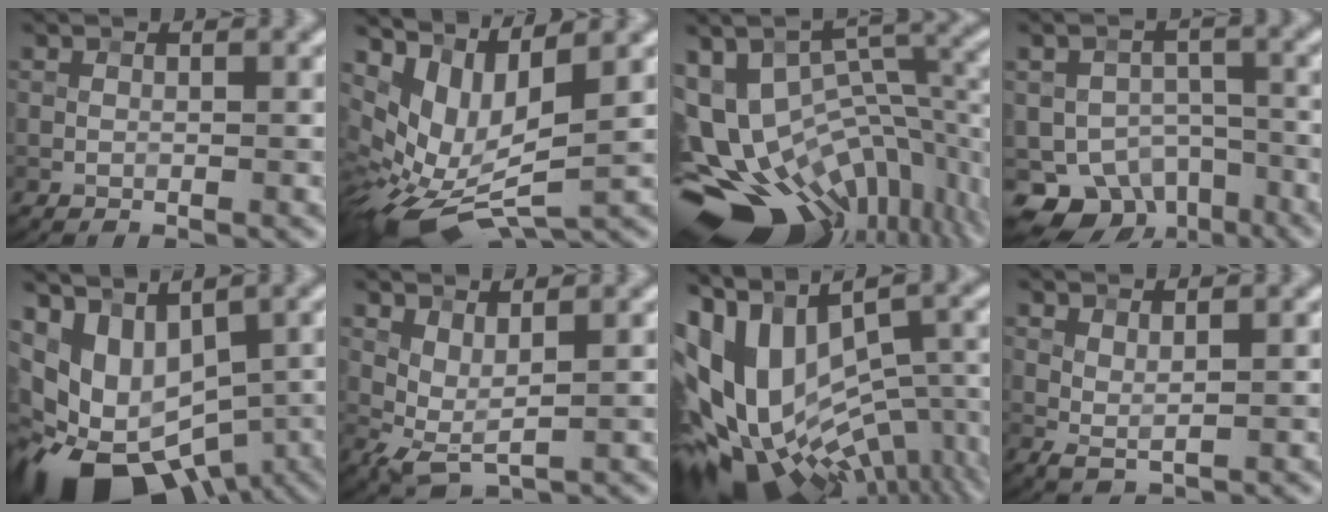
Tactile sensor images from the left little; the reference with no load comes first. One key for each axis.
{"total": 8.3, "fx": 1.0, "fy": 4.3, "fz": 7.0, "tx": -0.155, "ty": -0.021, "tz": 0.025}
{"total": 16.3, "fx": -5.5, "fy": 10.6, "fz": 11.0, "tx": -0.184, "ty": 0.013, "tz": -0.055}
{"total": 8.1, "fx": -5.2, "fy": 5.0, "fz": 3.6, "tx": -0.049, "ty": -0.015, "tz": -0.086}
{"total": 12.4, "fx": -4.6, "fy": 7.4, "fz": 8.9, "tx": -0.138, "ty": -0.011, "tz": -0.061}
{"total": 2.2, "fx": 1.2, "fy": 0.5, "fz": 1.7, "tx": -0.043, "ty": -0.008, "tz": 0.028}
{"total": 15.9, "fx": -2.2, "fy": 9.4, "fz": 12.7, "tx": -0.234, "ty": -0.007, "tz": -0.010}
{"total": 1.2, "fx": 1.0, "fy": 0.2, "fz": 0.7, "tx": -0.022, "ty": -0.001, "tz": 0.024}